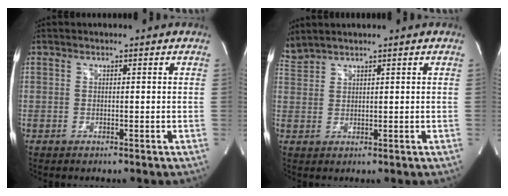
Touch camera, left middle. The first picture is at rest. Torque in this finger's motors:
{"motor_torque": [0.46, -0.65, 0.07, 0.11]}